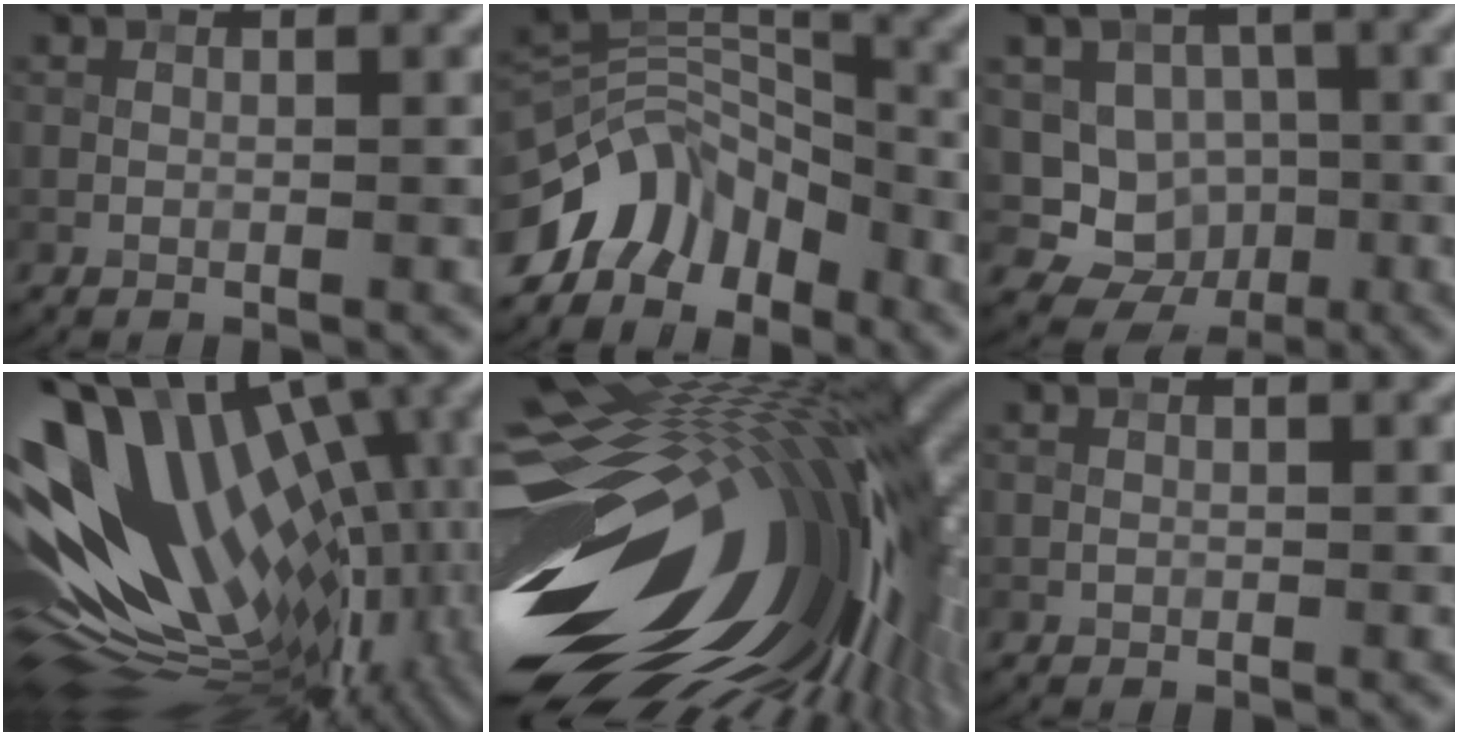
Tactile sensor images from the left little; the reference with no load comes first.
{"total": 8.6, "force": [-4.9, 5.5, 4.5], "torque": [-0.062, 0.008, -0.105]}
{"total": 7.9, "force": [-2.0, 7.1, 2.8], "torque": [-0.020, 0.006, -0.048]}
{"total": 17.5, "force": [1.5, 10.1, 14.2], "torque": [-0.249, 0.001, 0.033]}
{"total": 19.9, "force": [-1.9, 10.4, 16.9], "torque": [-0.305, -0.054, -0.016]}
{"total": 0.0}